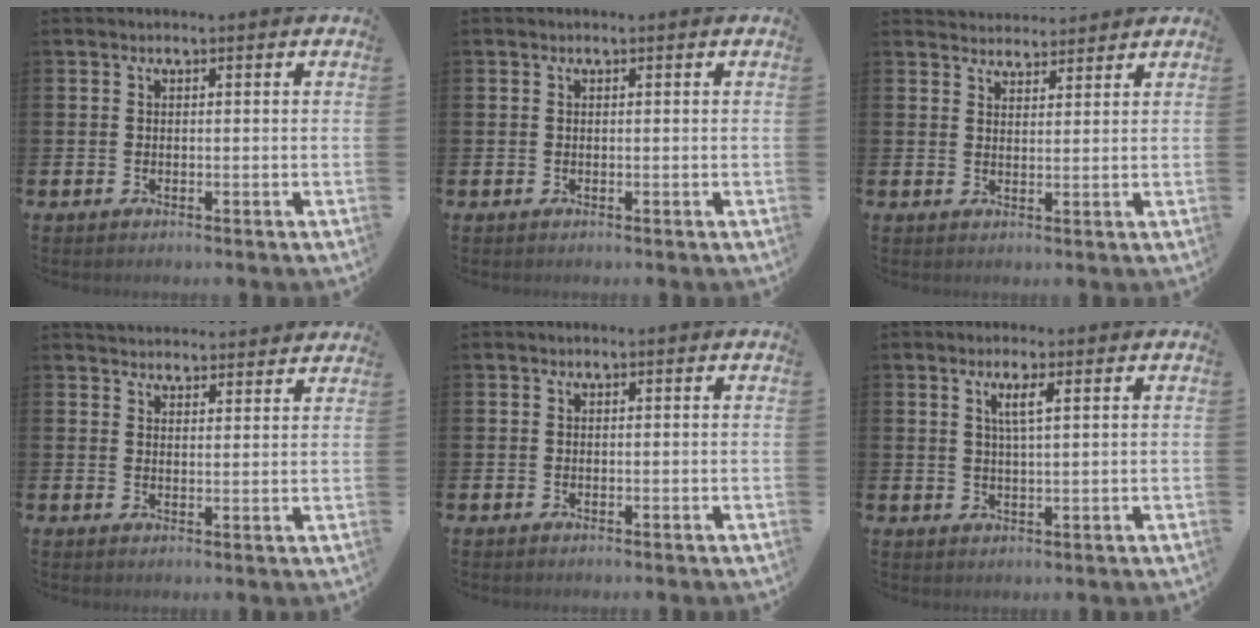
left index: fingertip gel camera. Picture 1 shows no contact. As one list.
[{"total": 0.0}, {"total": 3.2, "force": [3.1, 0.7, -0.3], "torque": [0.001, -0.016, 0.056]}, {"total": 3.4, "force": [3.4, 0.4, -0.2], "torque": [0.001, -0.022, 0.062]}, {"total": 0.0}, {"total": 3.2, "force": [1.8, 0.5, 2.6], "torque": [-0.050, 0.002, 0.028]}]